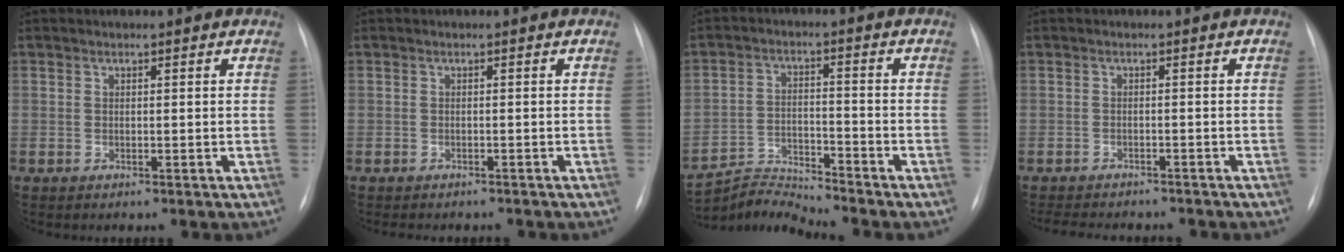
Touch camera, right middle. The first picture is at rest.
{"total": 5.2, "force": [-4.4, 1.9, 1.9], "torque": [-0.024, -0.004, -0.048]}
{"total": 6.4, "force": [-6.0, -1.6, -1.5], "torque": [0.008, -0.002, -0.109]}
{"total": 9.6, "force": [-8.5, 2.9, 3.5], "torque": [-0.062, -0.004, -0.108]}